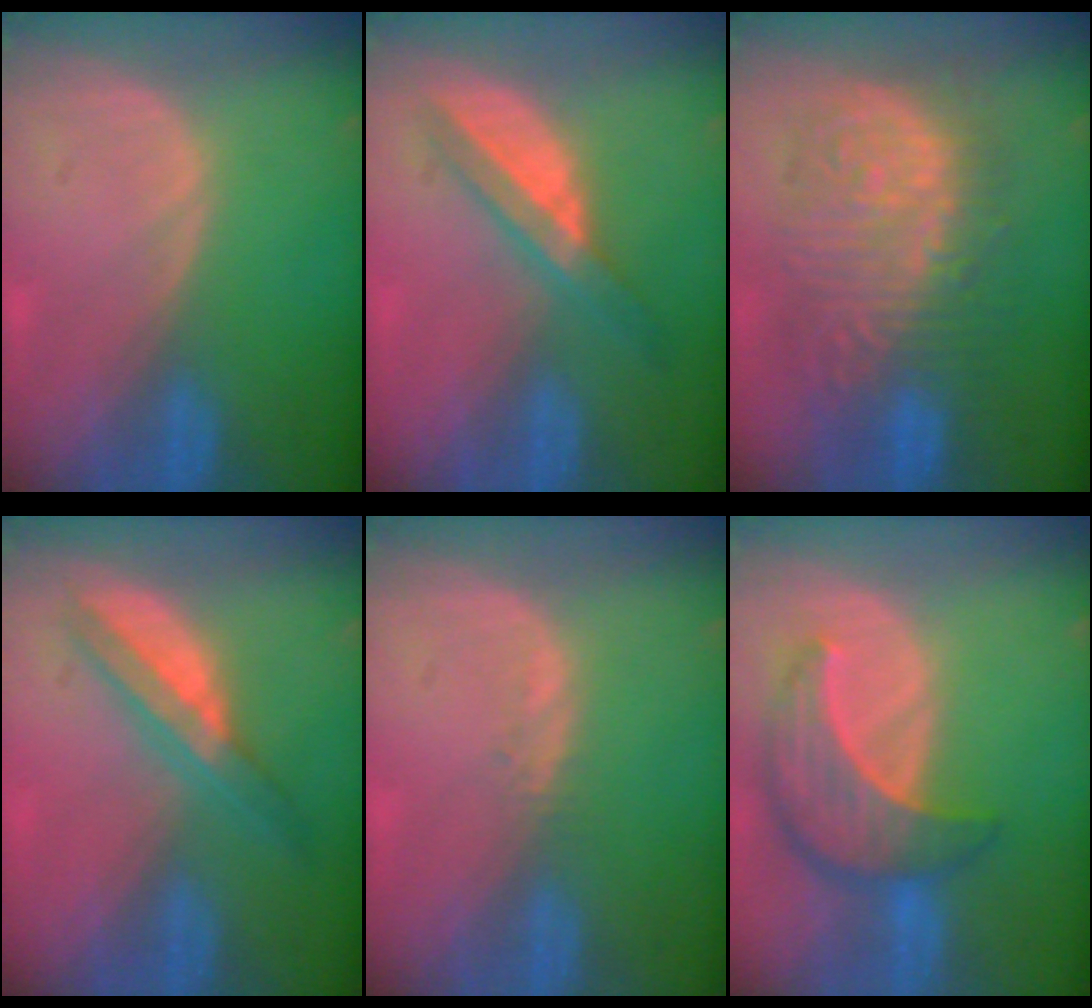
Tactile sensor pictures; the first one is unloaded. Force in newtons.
{"total": 5.9, "press": 5.2, "slide": 2.7}
{"total": 12.5, "press": 12.4, "slide": 1.1}
{"total": 5.6, "press": 5.2, "slide": 2.0}
{"total": 0.9, "press": 0.8, "slide": 0.4}
{"total": 8.6, "press": 7.8, "slide": 3.7}